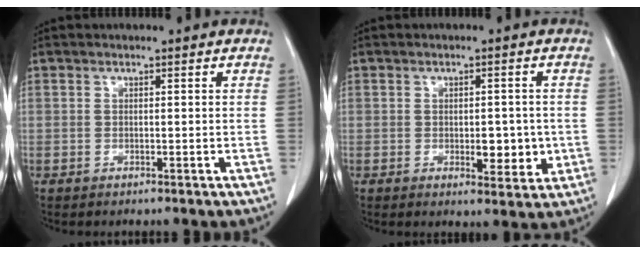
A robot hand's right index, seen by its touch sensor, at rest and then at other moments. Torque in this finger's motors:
{"motor_torque": [0.21, 0.21, 0.11, 0.05]}